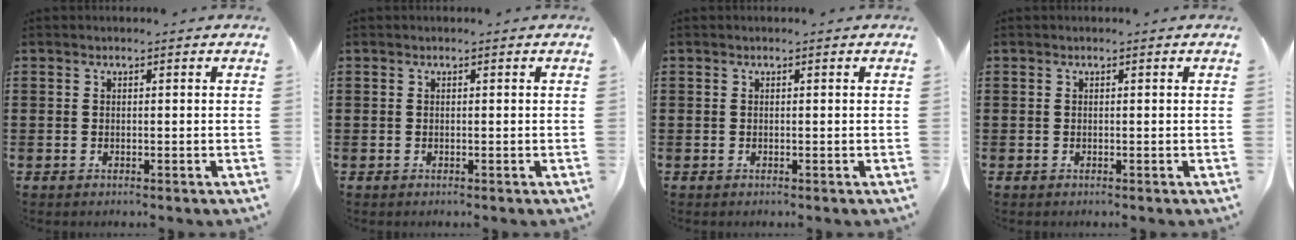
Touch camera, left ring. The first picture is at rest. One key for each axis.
{"total": 0.0}
{"total": 0.0}
{"total": 0.0}